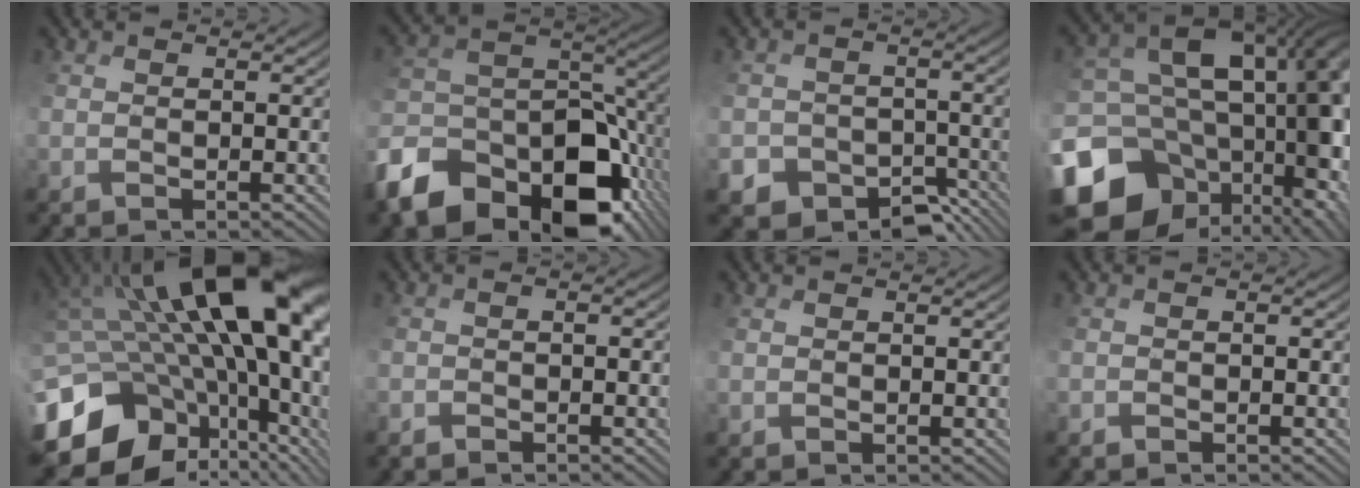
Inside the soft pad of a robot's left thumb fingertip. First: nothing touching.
{"total": 16.7, "force": [-8.5, 10.5, 9.8], "torque": [-0.231, -0.033, -0.129]}
{"total": 7.1, "force": [-4.5, 5.2, 1.7], "torque": [-0.042, -0.015, -0.072]}
{"total": 21.6, "force": [-2.9, 17.0, 13.0], "torque": [-0.229, -0.036, -0.054]}
{"total": 19.5, "force": [-0.7, 10.3, 16.5], "torque": [-0.283, -0.036, 0.022]}
{"total": 2.0, "force": [-1.8, 0.5, 0.7], "torque": [-0.006, 0.000, -0.034]}
{"total": 0.0}
{"total": 1.4, "force": [-1.3, 0.2, 0.4], "torque": [0.000, 0.000, -0.026]}